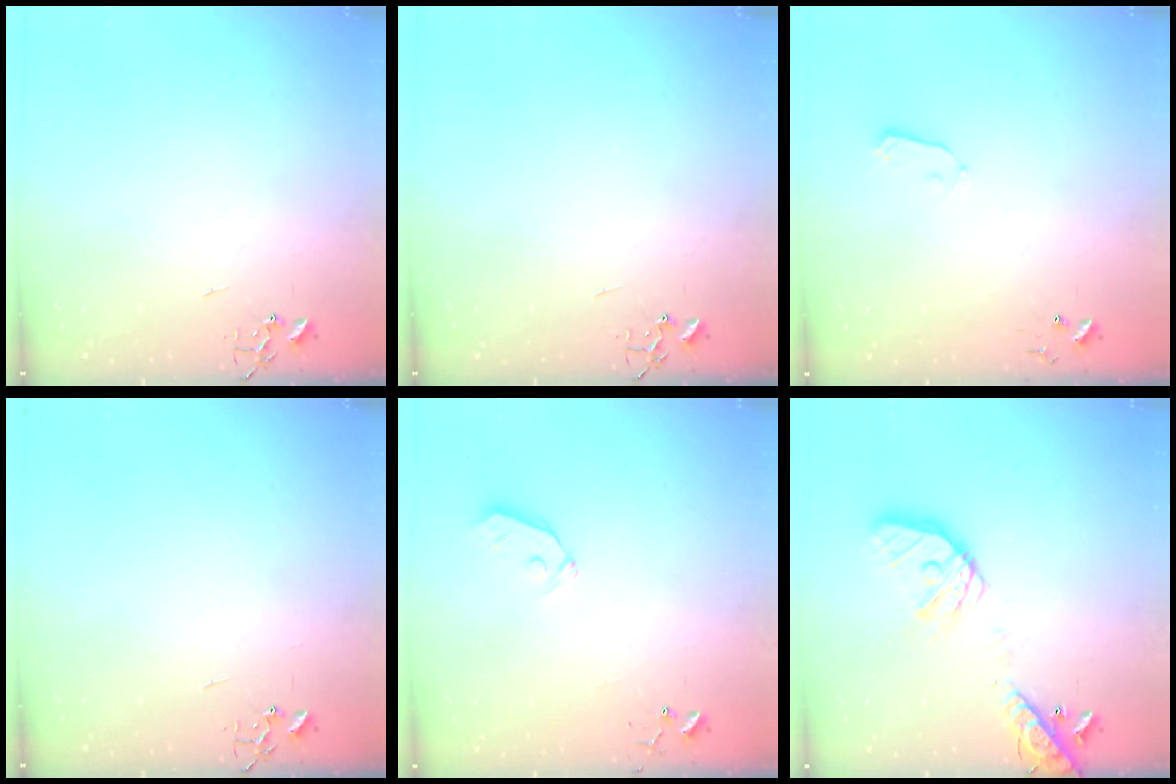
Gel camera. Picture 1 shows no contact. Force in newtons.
{"total": 0.0}
{"total": 2.9, "press": 2.9, "slide": 0.4}
{"total": 0.0}
{"total": 5.6, "press": 5.6, "slide": 0.7}
{"total": 16.7, "press": 16.5, "slide": 2.5}